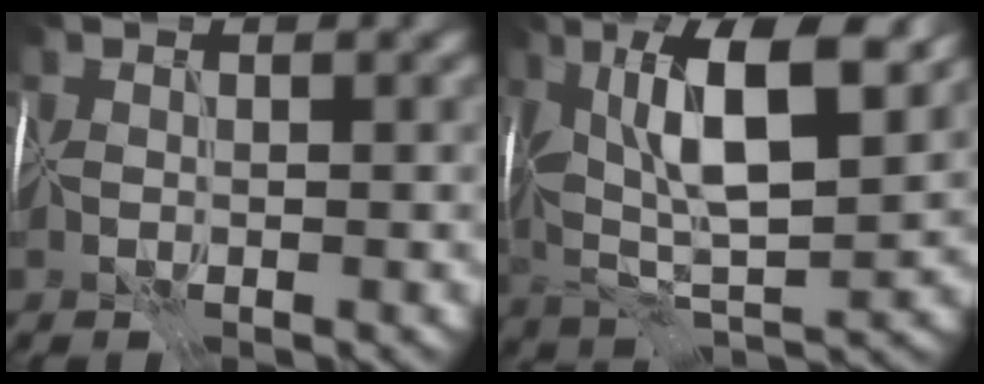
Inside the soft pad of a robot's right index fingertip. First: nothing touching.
{"total": 11.7, "force": [3.8, 4.6, 10.0], "torque": [-0.171, 0.014, 0.062]}